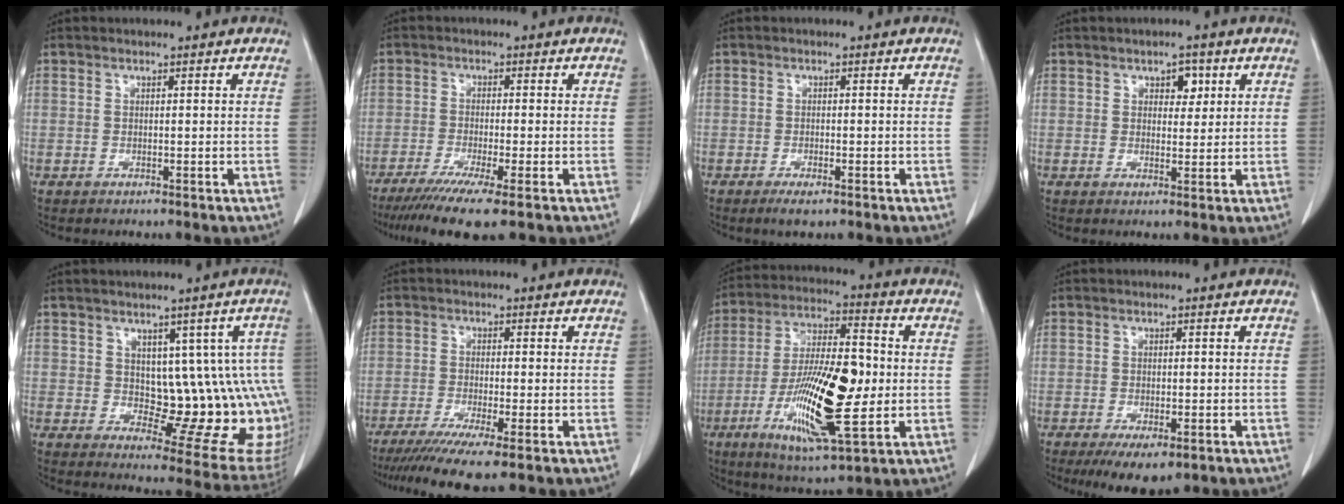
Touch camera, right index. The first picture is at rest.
{"total": 9.4, "force": [-6.3, 0.0, 7.0], "torque": [-0.116, -0.025, -0.100]}
{"total": 2.3, "force": [-1.5, 0.7, 1.7], "torque": [-0.031, -0.002, -0.020]}
{"total": 2.9, "force": [1.3, 1.7, 1.9], "torque": [-0.021, 0.003, 0.017]}
{"total": 13.7, "force": [1.2, 6.4, 12.1], "torque": [-0.114, 0.010, 0.029]}
{"total": 8.8, "force": [-6.5, -0.4, 6.0], "torque": [-0.094, -0.022, -0.104]}
{"total": 18.8, "force": [-3.2, 4.4, 18.0], "torque": [-0.345, -0.005, -0.053]}
{"total": 6.2, "force": [-3.9, 2.4, 4.3], "torque": [-0.061, -0.010, -0.056]}